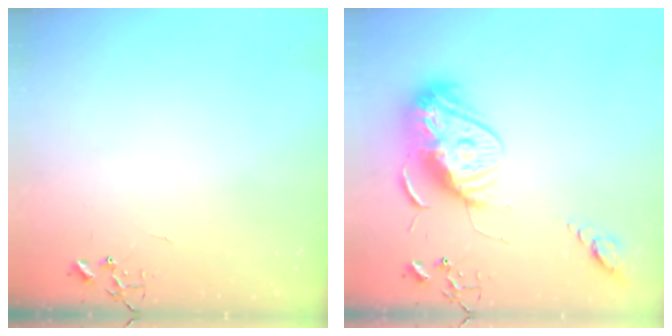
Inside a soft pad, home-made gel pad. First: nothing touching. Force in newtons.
{"total": 16.1, "press": 16.0, "slide": 1.6}